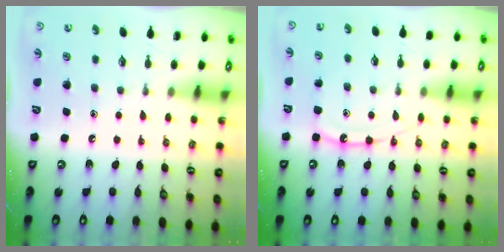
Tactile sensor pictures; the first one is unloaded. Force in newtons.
{"total": 10.7, "press": 10.7, "slide": 0.4}